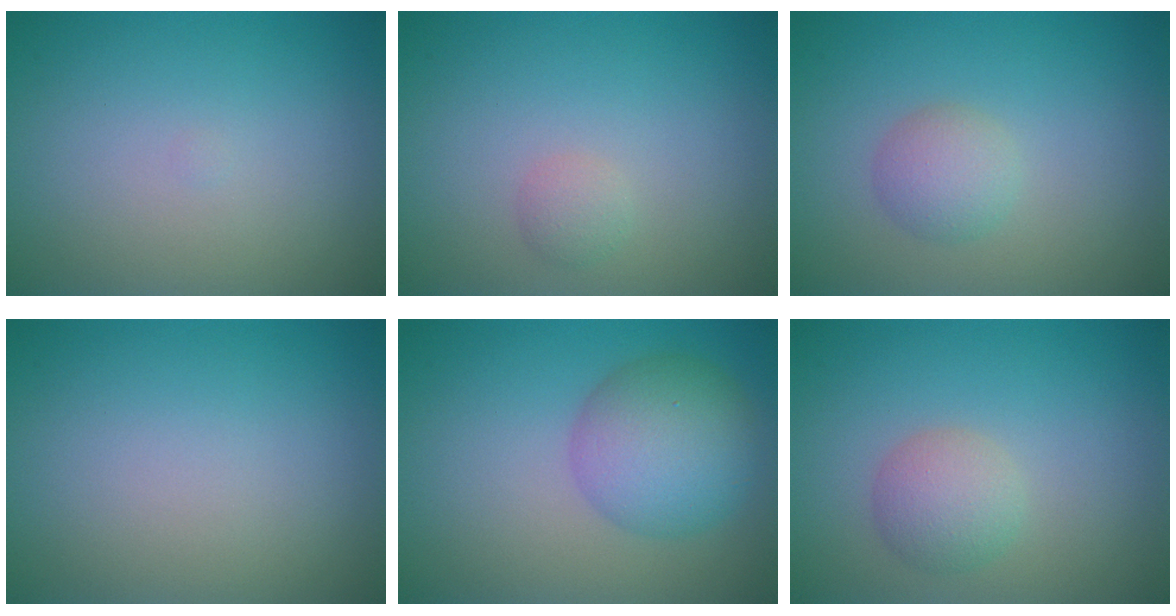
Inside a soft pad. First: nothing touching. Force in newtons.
{"total": 1.1, "press": 1.1, "slide": 0.1}
{"total": 2.3, "press": 2.3, "slide": 0.1}
{"total": 0.0}
{"total": 5.9, "press": 5.8, "slide": 0.2}
{"total": 2.7, "press": 2.7, "slide": 0.2}